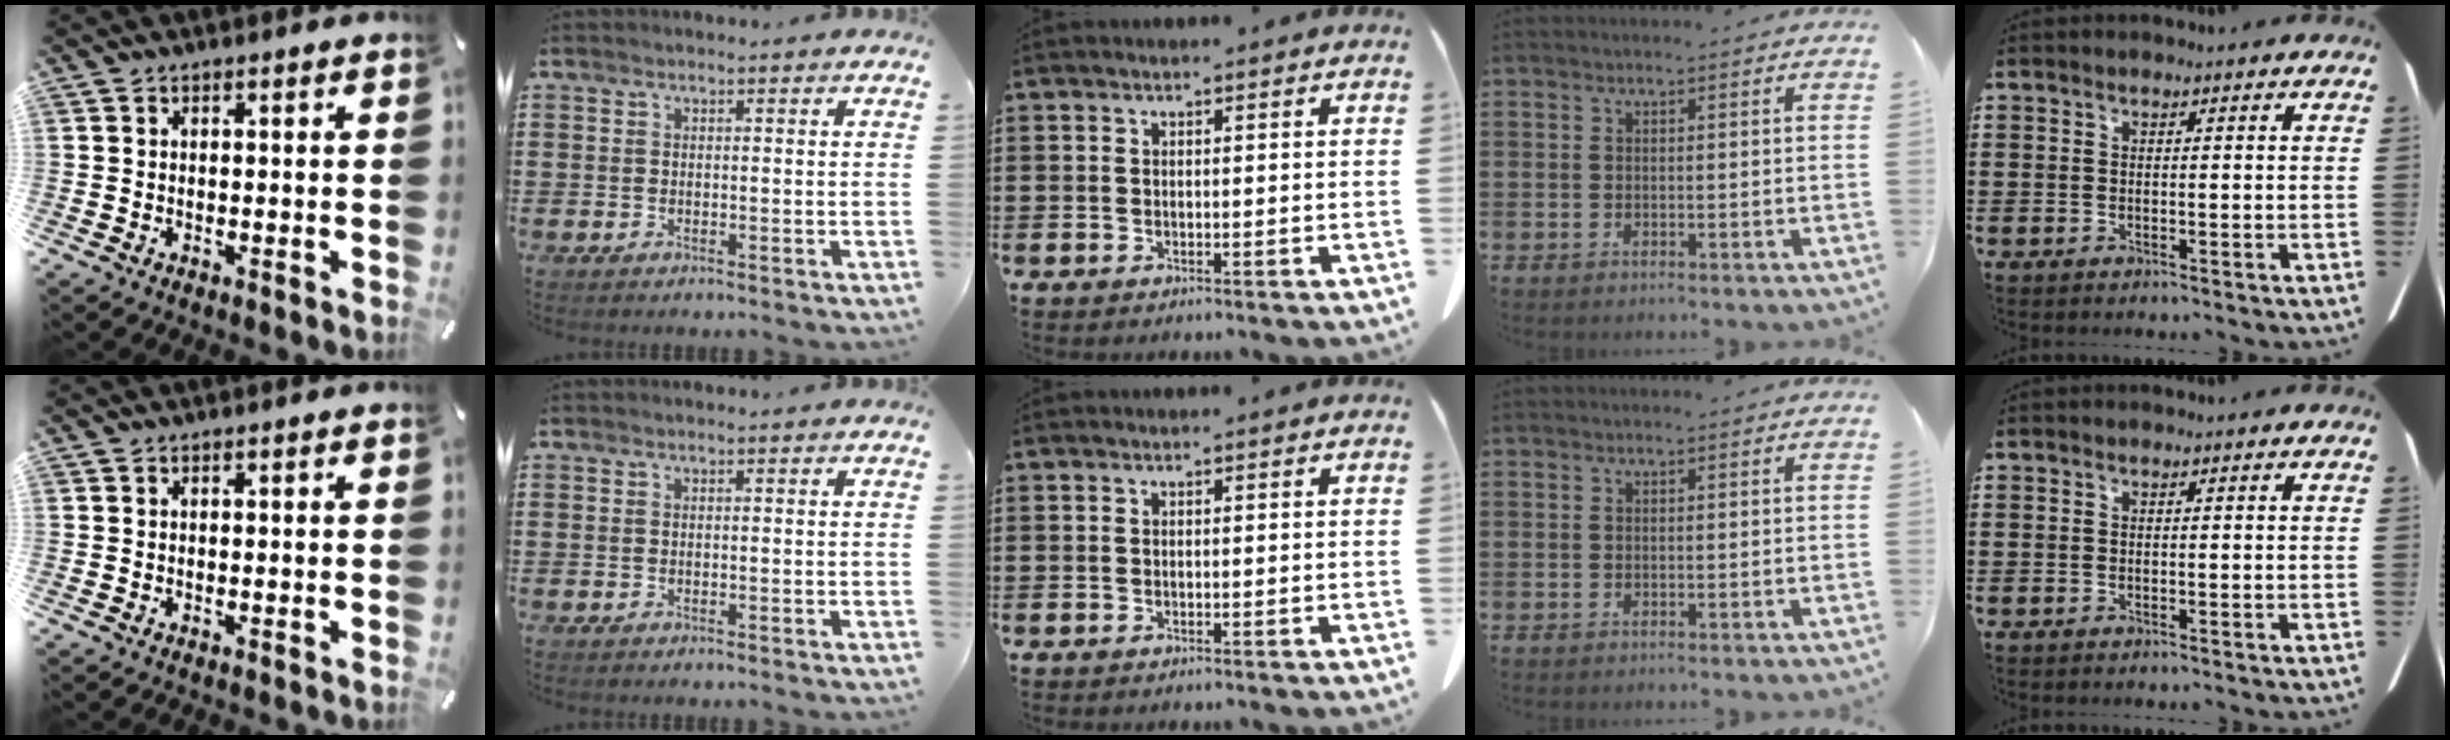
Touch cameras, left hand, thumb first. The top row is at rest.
{}